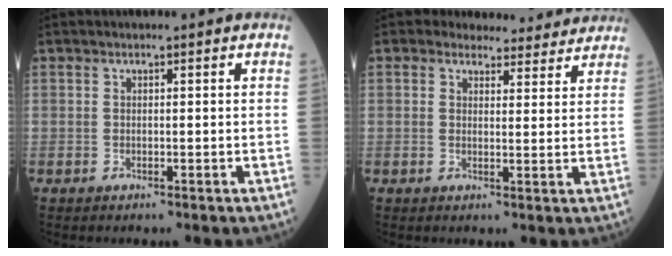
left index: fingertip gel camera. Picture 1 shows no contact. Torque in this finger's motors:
{"motor_torque": [0.69, -1.44, -0.10, 0.00]}